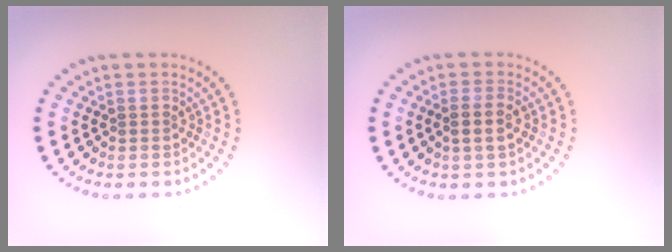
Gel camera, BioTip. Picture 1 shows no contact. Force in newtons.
{"total": 2.0, "press": 1.8, "slide": 0.9}